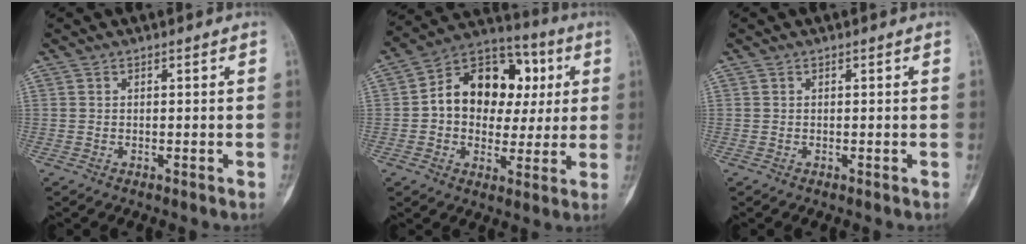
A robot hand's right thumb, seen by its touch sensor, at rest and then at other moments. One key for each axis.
{"total": 17.7, "fx": 2.7, "fy": 13.0, "fz": 11.7, "tx": -0.128, "ty": 0.025, "tz": 0.036}
{"total": 0.0}